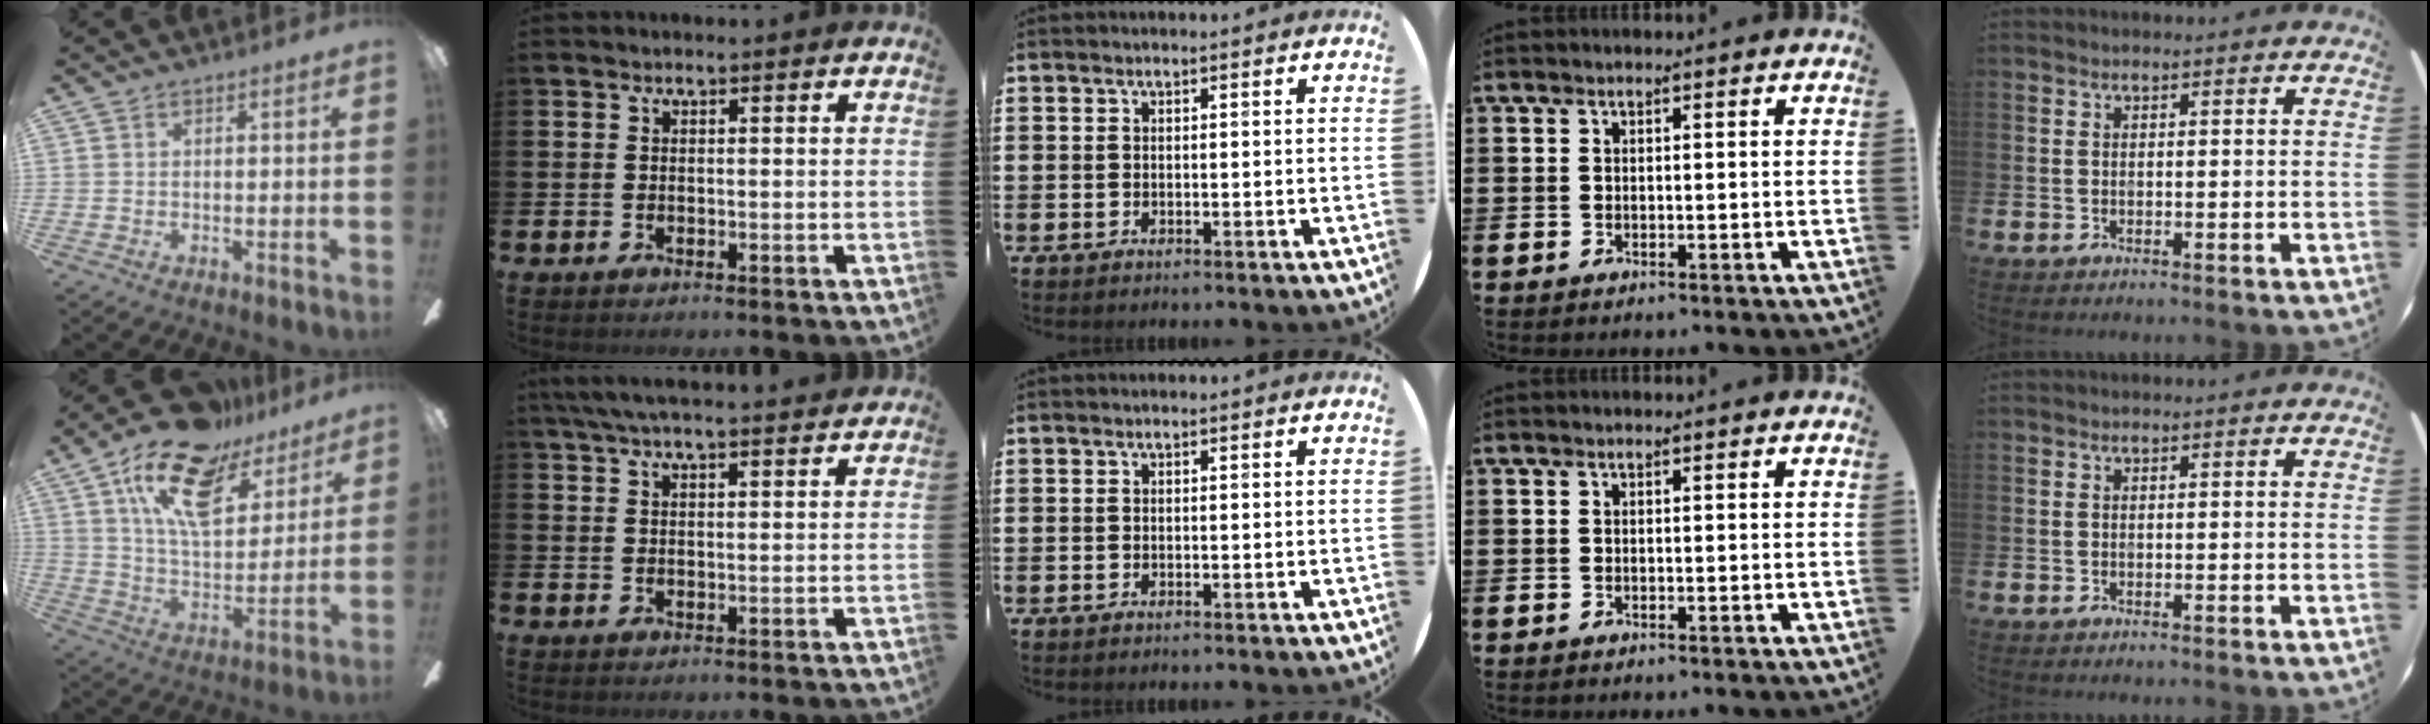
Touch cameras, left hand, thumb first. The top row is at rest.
{"thumb": {"total": 20.3, "force": [12.1, 9.7, 13.0], "torque": [-0.223, -0.058, 0.211]}, "index": {"total": 5.4, "force": [5.0, 0.5, 2.0], "torque": [-0.056, -0.010, 0.094]}}